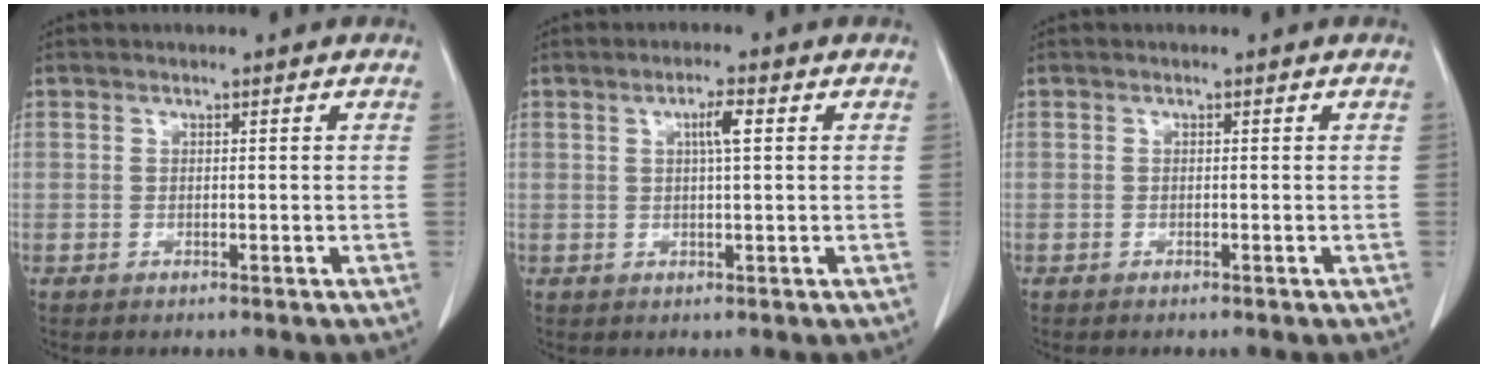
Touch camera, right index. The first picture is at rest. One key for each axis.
{"total": 3.1, "fx": 0.9, "fy": 0.3, "fz": 2.9, "tx": -0.051, "ty": 0.003, "tz": 0.014}
{"total": 0.0}